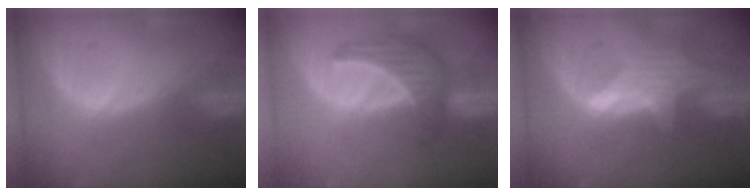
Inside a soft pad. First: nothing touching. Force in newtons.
{"total": 6.6, "press": 6.6, "slide": 0.9}
{"total": 6.9, "press": 6.4, "slide": 2.6}